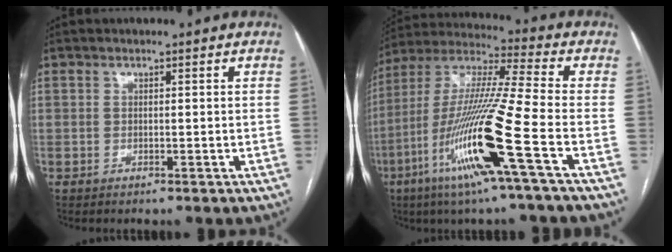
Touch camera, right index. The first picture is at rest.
{"total": 18.8, "force": [-7.3, -0.8, 17.3], "torque": [-0.362, -0.024, -0.146]}